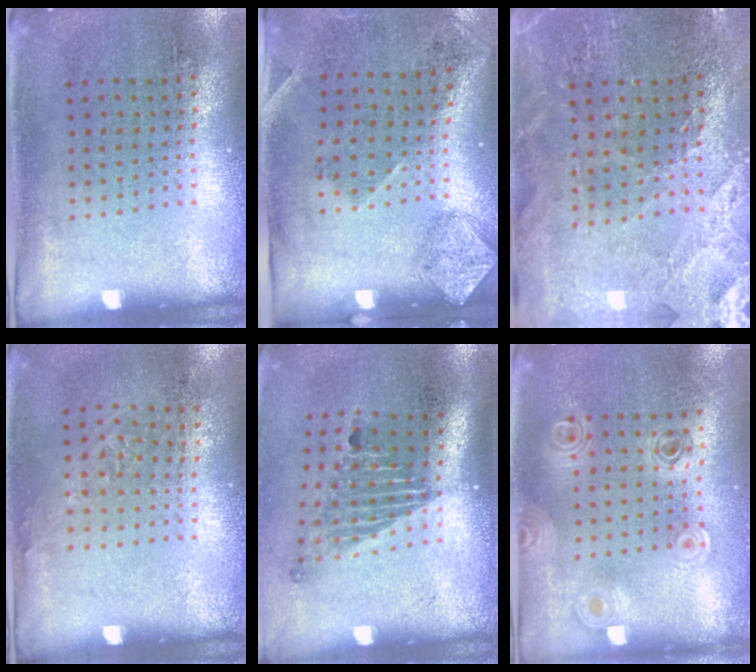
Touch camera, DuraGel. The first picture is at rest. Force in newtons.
{"total": 1.9, "press": 1.2, "slide": 1.4}
{"total": 1.5, "press": 1.4, "slide": 0.3}
{"total": 0.8, "press": 0.6, "slide": 0.6}
{"total": 1.6, "press": 1.1, "slide": 1.2}
{"total": 0.9, "press": 0.9, "slide": 0.2}